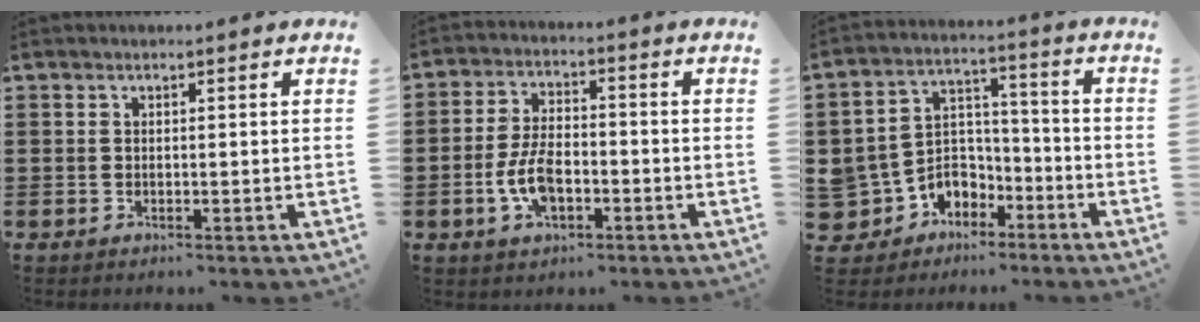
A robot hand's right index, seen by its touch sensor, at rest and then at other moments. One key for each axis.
{"total": 7.0, "fx": -2.2, "fy": 3.6, "fz": 5.6, "tx": -0.130, "ty": 0.002, "tz": -0.046}
{"total": 6.3, "fx": -3.1, "fy": 5.4, "fz": 0.5, "tx": -0.047, "ty": 0.004, "tz": -0.059}